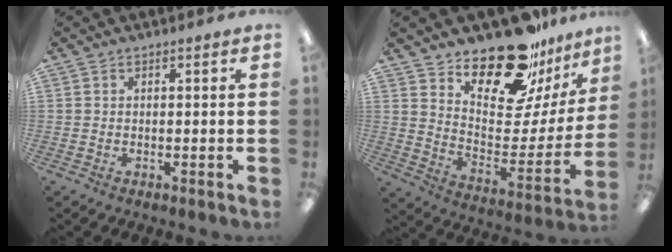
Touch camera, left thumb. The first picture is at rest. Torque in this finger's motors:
{"motor_torque": [0.11, 0.70, -0.10, -0.07, 0.08]}